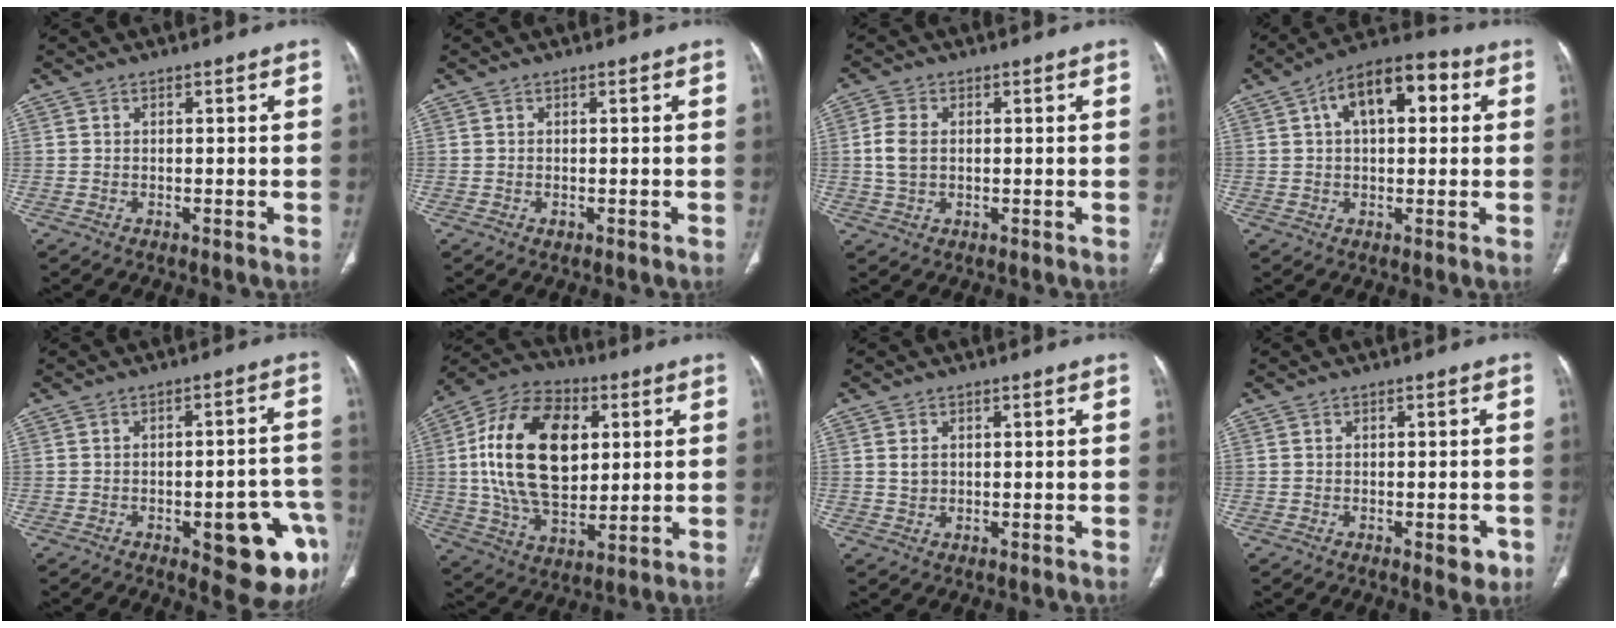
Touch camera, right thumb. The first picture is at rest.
{"total": 0.6, "force": [-0.2, 0.4, 0.3], "torque": [-0.004, -0.001, -0.003]}
{"total": 4.7, "force": [0.3, 3.1, 3.5], "torque": [-0.082, 0.004, 0.005]}
{"total": 12.4, "force": [3.5, 6.5, 9.9], "torque": [-0.138, 0.029, 0.047]}
{"total": 14.3, "force": [-5.7, 5.2, 12.0], "torque": [-0.095, 0.030, -0.057]}
{"total": 23.1, "force": [3.9, 14.0, 18.0], "torque": [-0.302, -0.006, 0.067]}
{"total": 1.7, "force": [0.4, 1.3, 1.0], "torque": [-0.014, -0.004, 0.012]}
{"total": 3.2, "force": [-1.4, 1.5, 2.5], "torque": [-0.017, 0.002, -0.013]}